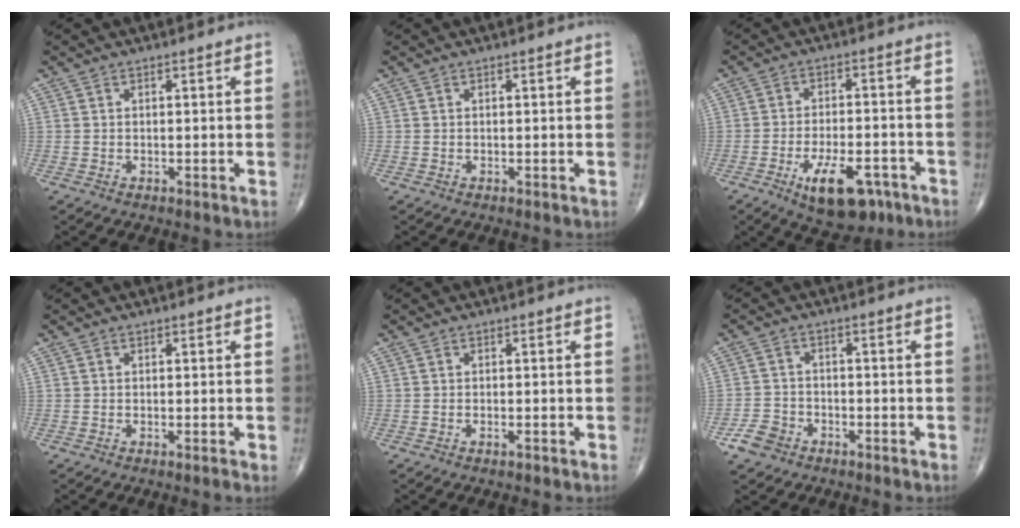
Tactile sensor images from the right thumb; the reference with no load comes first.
{"total": 0.0}
{"total": 11.6, "force": [-5.9, 5.3, 8.5], "torque": [-0.121, 0.020, -0.084]}
{"total": 0.6, "force": [-0.2, 0.0, 0.5], "torque": [-0.013, -0.001, -0.004]}
{"total": 0.9, "force": [-0.5, 0.3, 0.6], "torque": [-0.013, 0.003, -0.009]}
{"total": 4.7, "force": [-3.0, 3.2, 1.6], "torque": [-0.027, 0.016, -0.055]}